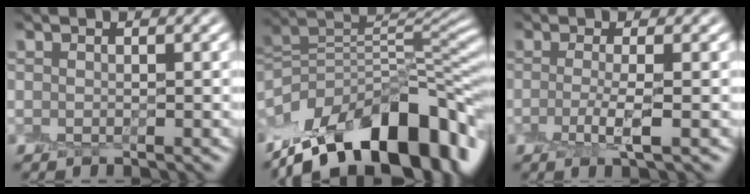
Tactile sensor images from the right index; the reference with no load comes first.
{"total": 15.0, "force": [-8.3, 6.9, 10.5], "torque": [-0.179, 0.027, -0.144]}
{"total": 2.5, "force": [-0.6, 0.3, 2.4], "torque": [-0.050, -0.004, -0.017]}